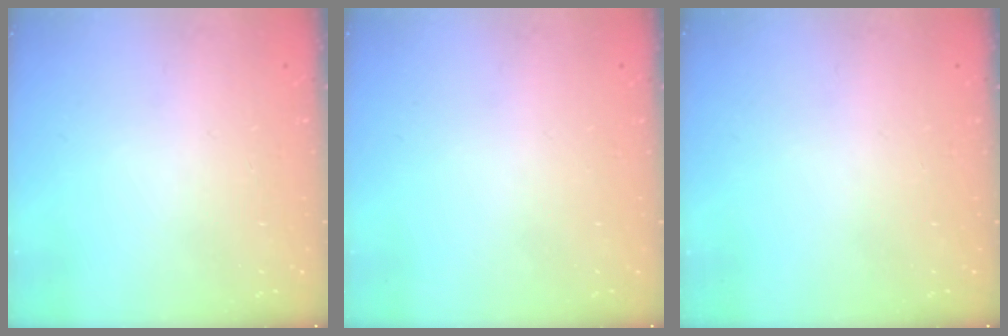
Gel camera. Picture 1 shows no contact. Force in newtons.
{"total": 0.0}
{"total": 0.0}